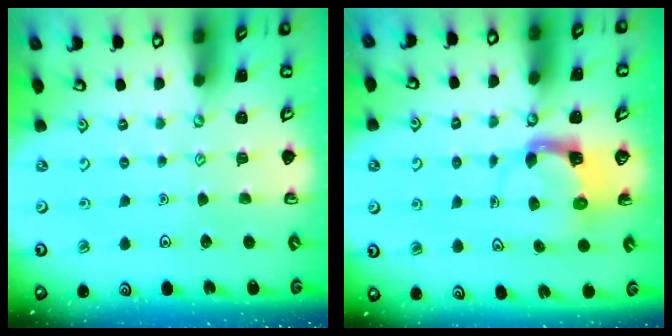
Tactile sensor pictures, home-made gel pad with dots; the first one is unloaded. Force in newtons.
{"total": 3.7, "press": 3.7, "slide": 0.4}